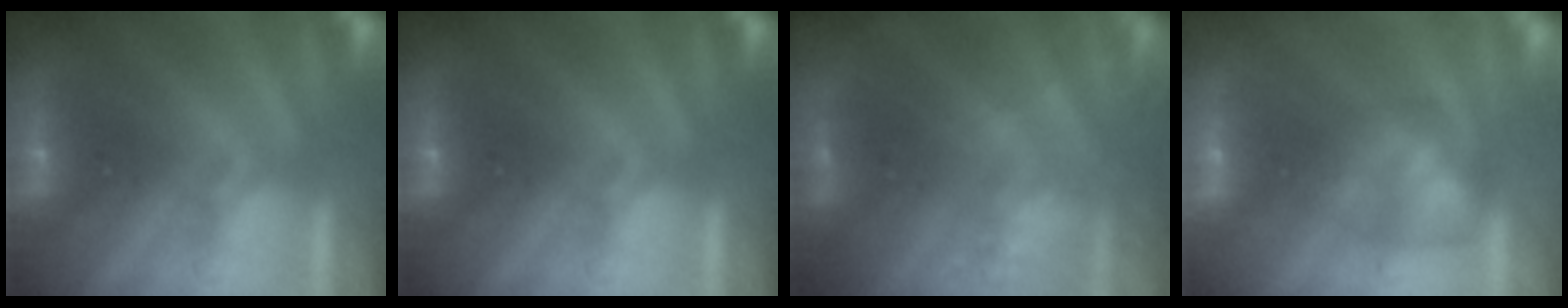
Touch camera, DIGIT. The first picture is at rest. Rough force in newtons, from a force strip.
{"total": 0.0}
{"total": 2.4}
{"total": 7.7}